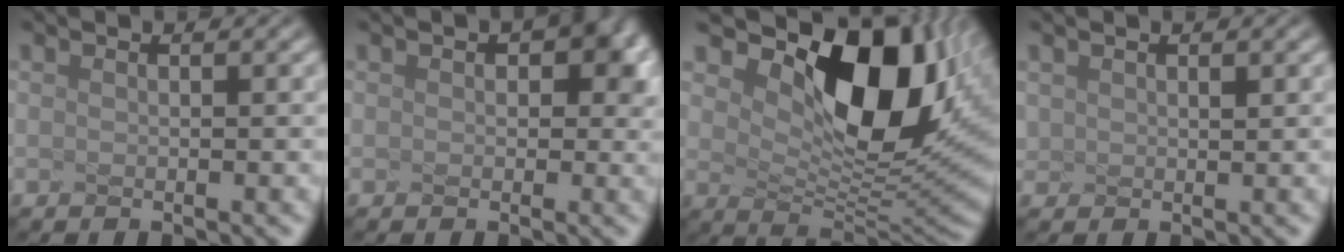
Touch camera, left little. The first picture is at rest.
{"total": 2.1, "force": [0.4, 1.0, 1.8], "torque": [-0.040, -0.004, 0.046]}
{"total": 8.1, "force": [2.6, 4.3, 6.4], "torque": [-0.121, -0.023, 0.088]}
{"total": 1.5, "force": [-0.2, -1.0, -1.1], "torque": [-0.014, -0.011, 0.039]}